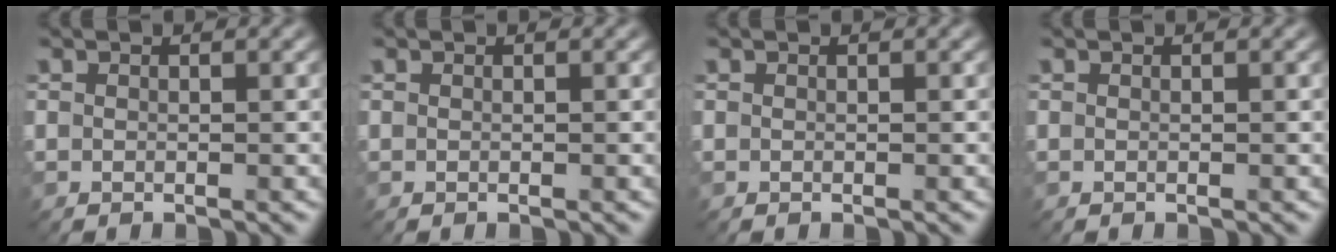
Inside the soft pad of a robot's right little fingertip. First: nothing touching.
{"total": 0.0}
{"total": 0.0}
{"total": 0.0}